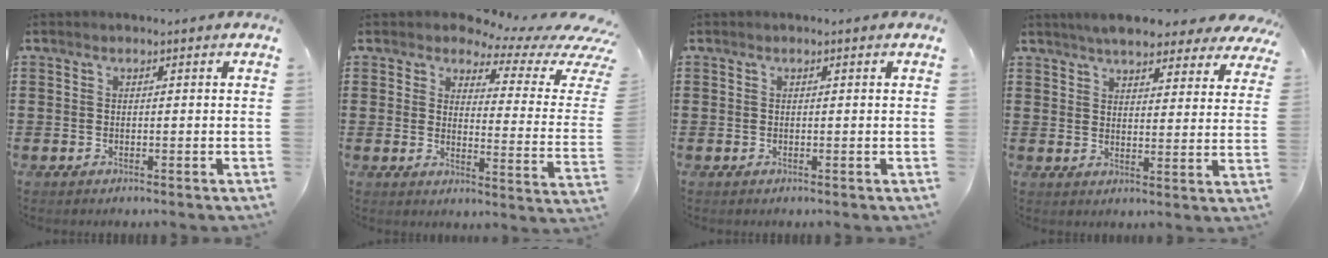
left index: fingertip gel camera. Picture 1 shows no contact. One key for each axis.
{"total": 4.8, "fx": 3.7, "fy": 1.8, "fz": 2.5, "tx": -0.054, "ty": -0.024, "tz": 0.057}
{"total": 0.0}
{"total": 5.5, "fx": 5.1, "fy": 0.7, "fz": 1.7, "tx": -0.046, "ty": -0.016, "tz": 0.091}